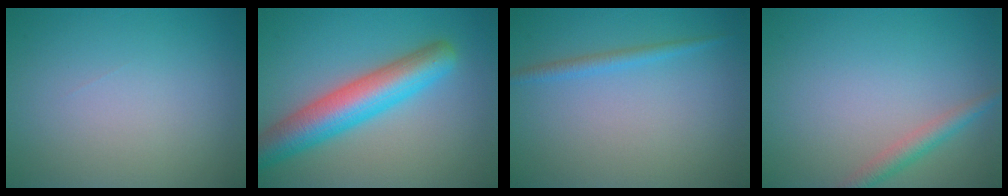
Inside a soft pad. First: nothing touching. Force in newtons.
{"total": 7.2, "press": 7.2, "slide": 0.3}
{"total": 1.4, "press": 1.4, "slide": 0.1}
{"total": 2.2, "press": 2.2, "slide": 0.0}